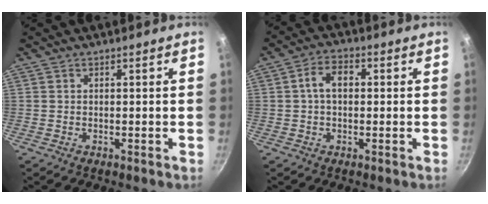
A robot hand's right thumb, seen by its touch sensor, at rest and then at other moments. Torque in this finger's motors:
{"motor_torque": [-0.35, 0.50, 0.62, -0.42, 0.11]}